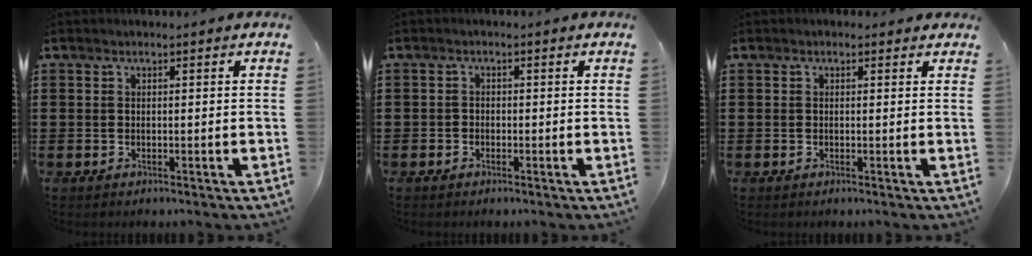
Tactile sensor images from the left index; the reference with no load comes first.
{"total": 1.0, "force": [-0.8, 0.7, 0.1], "torque": [-0.006, 0.003, -0.017]}
{"total": 0.8, "force": [0.1, 0.8, 0.2], "torque": [-0.006, 0.007, 0.001]}